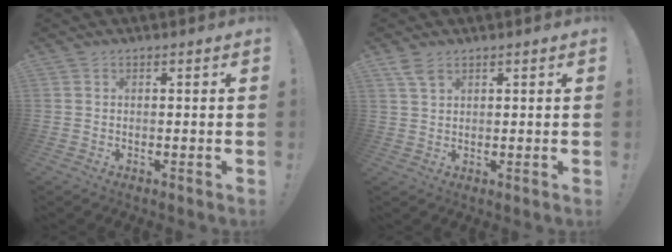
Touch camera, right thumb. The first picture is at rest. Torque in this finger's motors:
{"motor_torque": [0.13, -0.22, -0.39, 0.23, 0.16]}